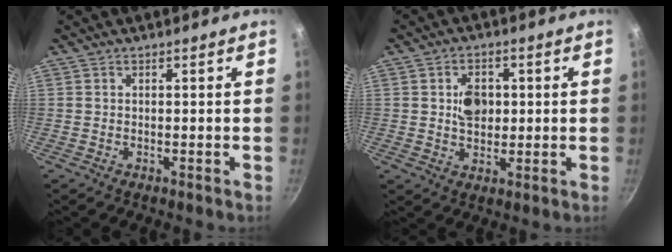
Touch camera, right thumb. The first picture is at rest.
{"total": 6.3, "force": [0.8, 4.8, 4.0], "torque": [-0.040, -0.003, 0.010]}